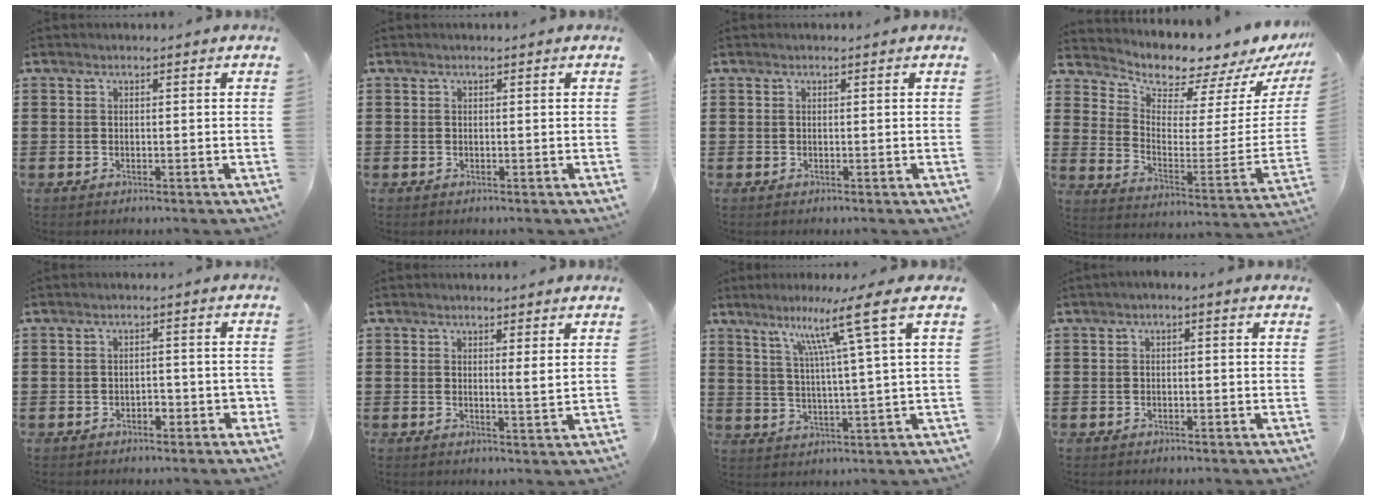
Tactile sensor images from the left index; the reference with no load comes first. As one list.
[{"total": 0.0}, {"total": 0.0}, {"total": 5.2, "force": [5.1, 1.0, 0.0], "torque": [-0.029, -0.064, 0.083]}, {"total": 2.4, "force": [-1.4, 1.2, 1.5], "torque": [-0.030, 0.001, -0.030]}, {"total": 2.3, "force": [1.6, 0.0, 1.6], "torque": [-0.021, -0.009, 0.025]}, {"total": 10.1, "force": [5.5, -1.6, 8.3], "torque": [-0.151, -0.019, 0.076]}, {"total": 0.9, "force": [-0.6, 0.2, 0.6], "torque": [-0.011, -0.002, -0.012]}]